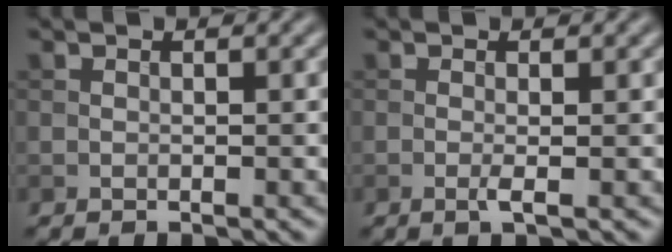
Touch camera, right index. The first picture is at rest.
{"total": 1.1, "force": [-0.3, 0.1, 1.0], "torque": [-0.021, -0.003, -0.007]}